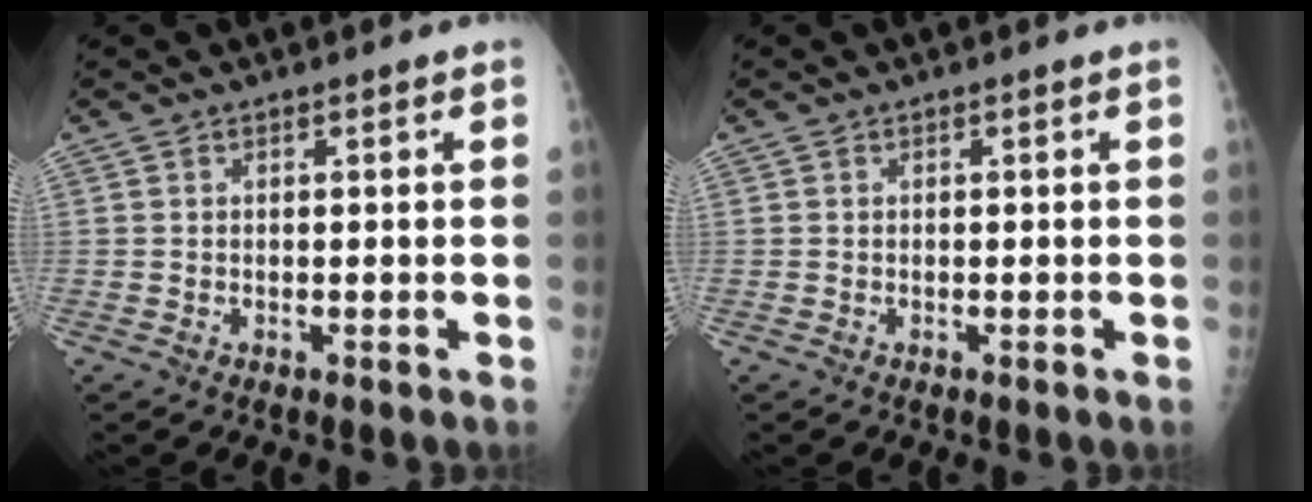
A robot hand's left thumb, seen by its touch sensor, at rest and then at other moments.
{"total": 0.0}